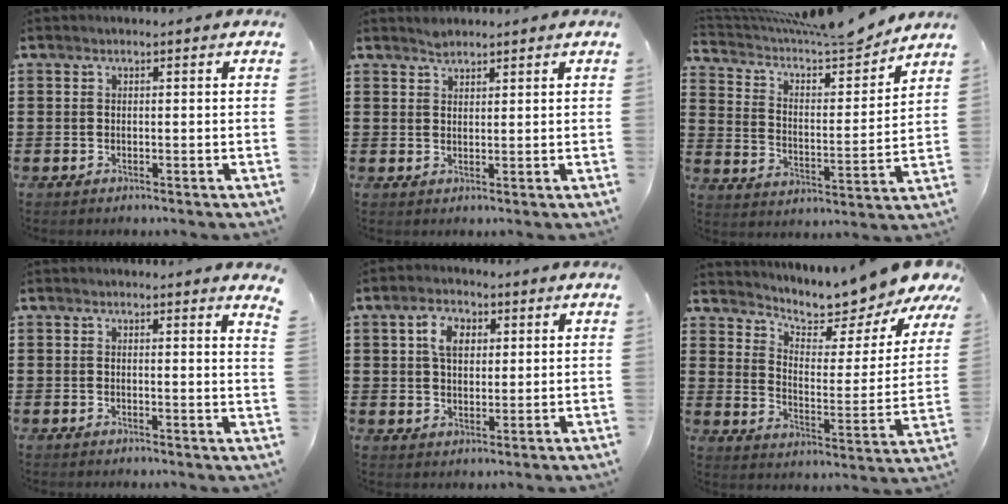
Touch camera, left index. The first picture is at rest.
{"total": 1.6, "force": [1.5, 0.5, 0.2], "torque": [-0.007, 0.000, 0.030]}
{"total": 8.5, "force": [7.8, 1.1, 3.1], "torque": [-0.081, -0.061, 0.129]}
{"total": 1.3, "force": [1.2, -0.3, 0.6], "torque": [-0.006, -0.007, 0.020]}
{"total": 5.0, "force": [1.9, 3.2, 3.3], "torque": [-0.060, 0.010, 0.027]}
{"total": 7.8, "force": [7.5, 1.0, 2.1], "torque": [-0.054, -0.068, 0.119]}